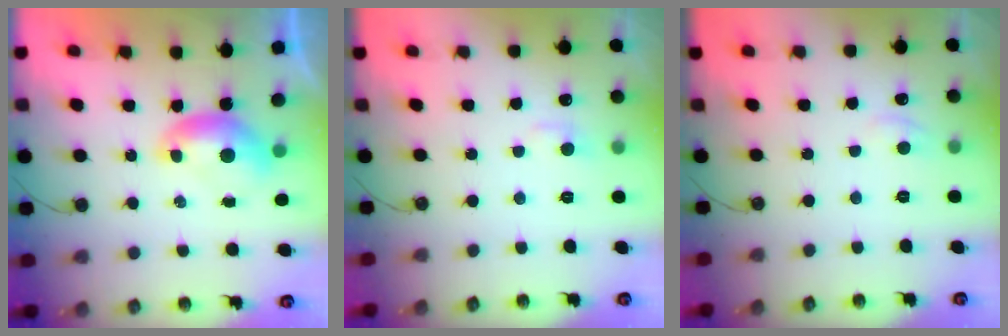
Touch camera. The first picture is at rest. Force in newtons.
{"total": 1.2, "press": 1.0, "slide": 0.7}
{"total": 1.0, "press": 0.8, "slide": 0.7}